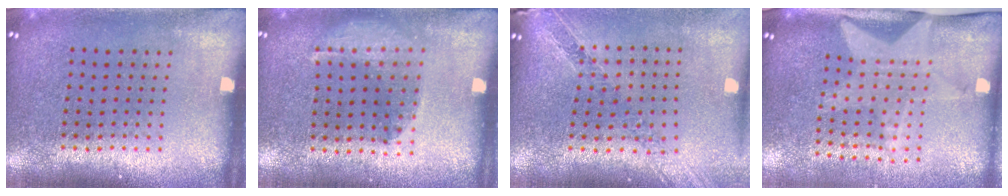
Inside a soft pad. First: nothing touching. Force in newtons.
{"total": 1.1, "press": 1.1, "slide": 0.1}
{"total": 1.1, "press": 1.1, "slide": 0.1}
{"total": 2.1, "press": 1.5, "slide": 1.5}